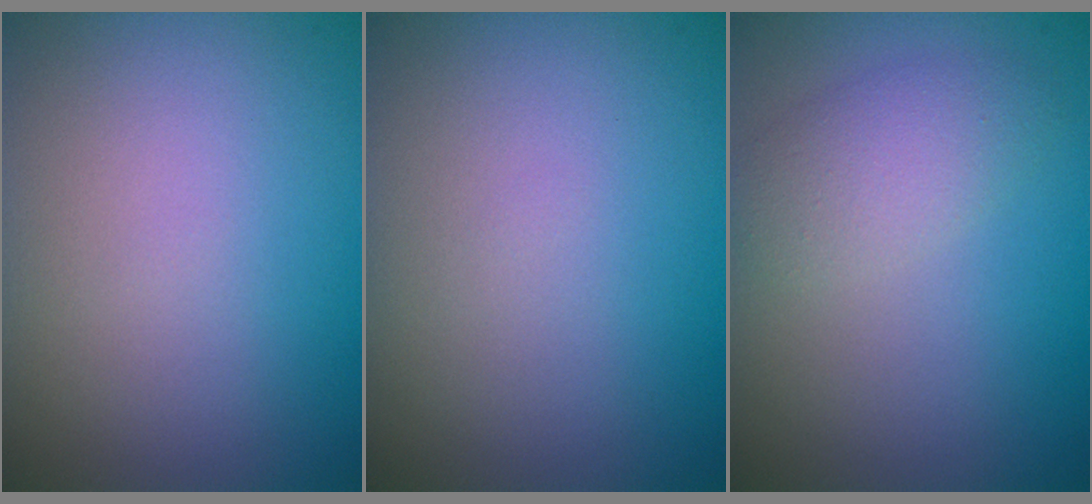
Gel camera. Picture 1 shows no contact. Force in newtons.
{"total": 0.0}
{"total": 2.5, "press": 2.5, "slide": 0.0}